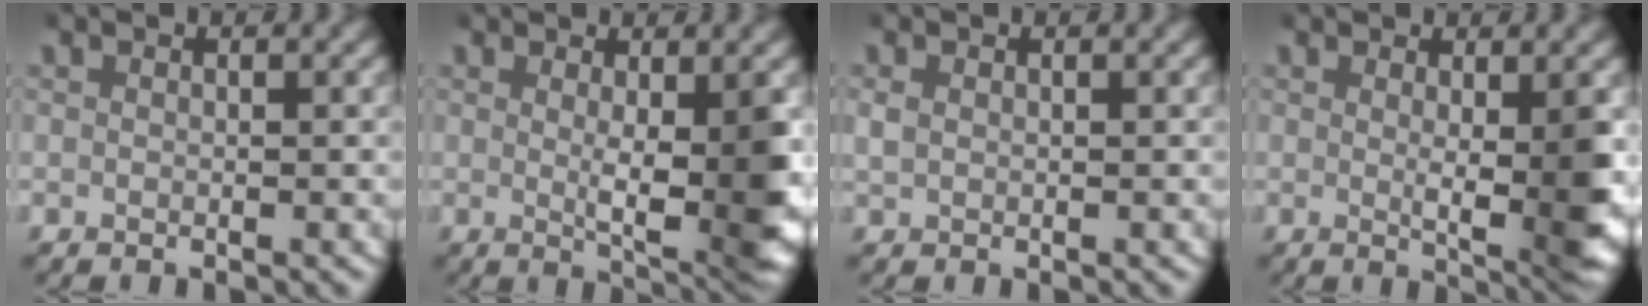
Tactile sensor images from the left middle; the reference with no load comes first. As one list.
[{"total": 7.4, "force": [0.1, 2.3, 7.0], "torque": [-0.092, -0.021, 0.009]}, {"total": 1.0, "force": [0.2, 0.8, 0.6], "torque": [-0.019, 0.000, 0.007]}, {"total": 5.9, "force": [0.1, 1.5, 5.7], "torque": [-0.081, -0.018, 0.006]}]